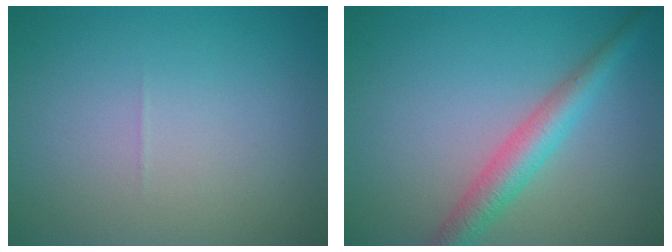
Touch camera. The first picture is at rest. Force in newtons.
{"total": 3.8, "press": 3.8, "slide": 0.1}